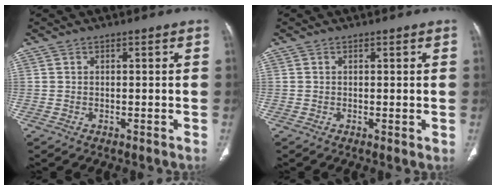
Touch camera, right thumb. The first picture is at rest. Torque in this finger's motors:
{"motor_torque": [-0.22, 0.18, 0.09, 0.32, -0.01]}